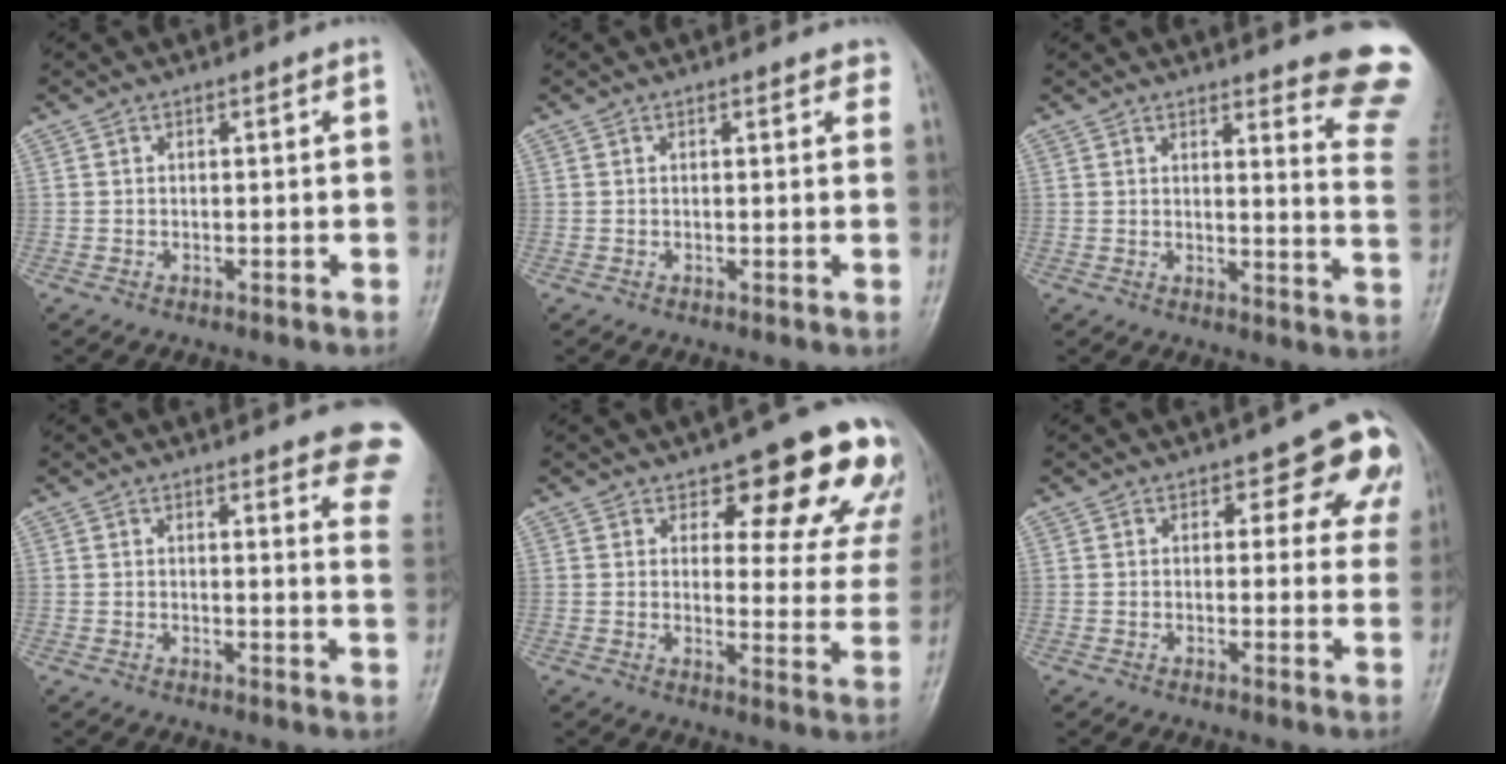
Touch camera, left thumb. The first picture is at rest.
{"total": 2.2, "force": [1.6, 1.0, 1.1], "torque": [0.007, 0.000, 0.011]}
{"total": 12.9, "force": [11.2, 1.6, 6.1], "torque": [-0.044, -0.111, 0.106]}
{"total": 12.2, "force": [9.6, 2.7, 7.0], "torque": [-0.046, -0.043, 0.087]}
{"total": 16.4, "force": [11.3, 6.6, 9.9], "torque": [-0.059, -0.063, 0.123]}
{"total": 8.7, "force": [4.9, 4.6, 5.5], "torque": [-0.018, -0.021, 0.046]}